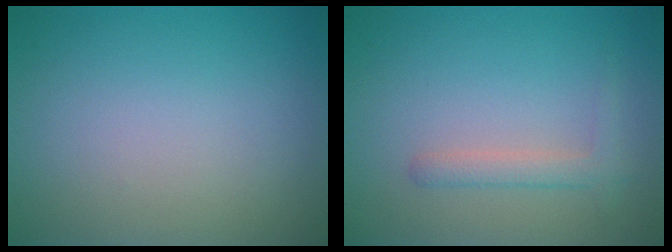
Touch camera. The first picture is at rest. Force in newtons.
{"total": 1.8, "press": 1.8, "slide": 0.1}